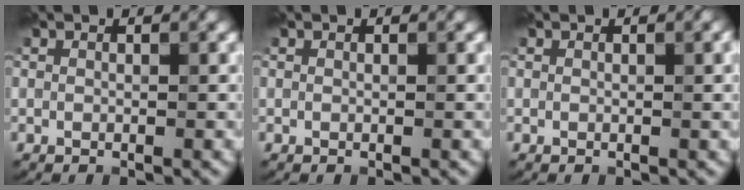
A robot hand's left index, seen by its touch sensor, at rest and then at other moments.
{"total": 0.0}
{"total": 1.2, "force": [0.2, 0.3, 1.2], "torque": [-0.010, 0.003, 0.000]}